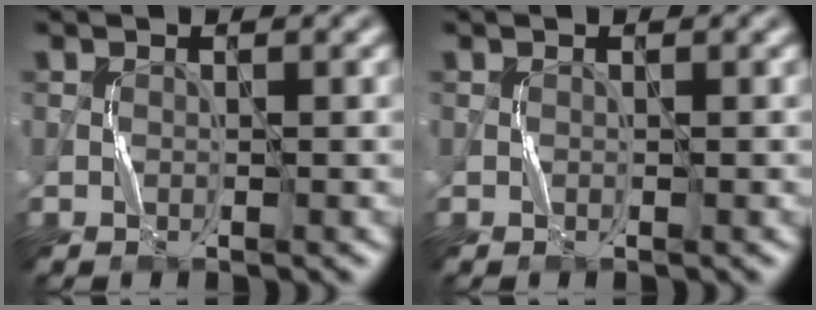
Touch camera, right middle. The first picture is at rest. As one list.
[{"total": 0.0}]